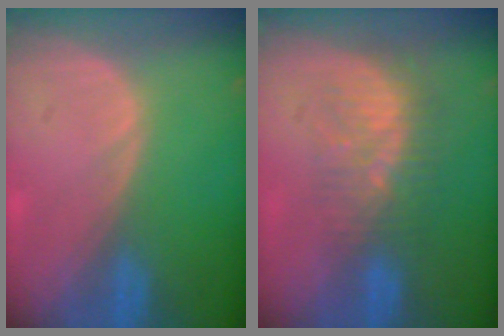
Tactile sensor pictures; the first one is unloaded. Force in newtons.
{"total": 7.8, "press": 7.0, "slide": 3.3}